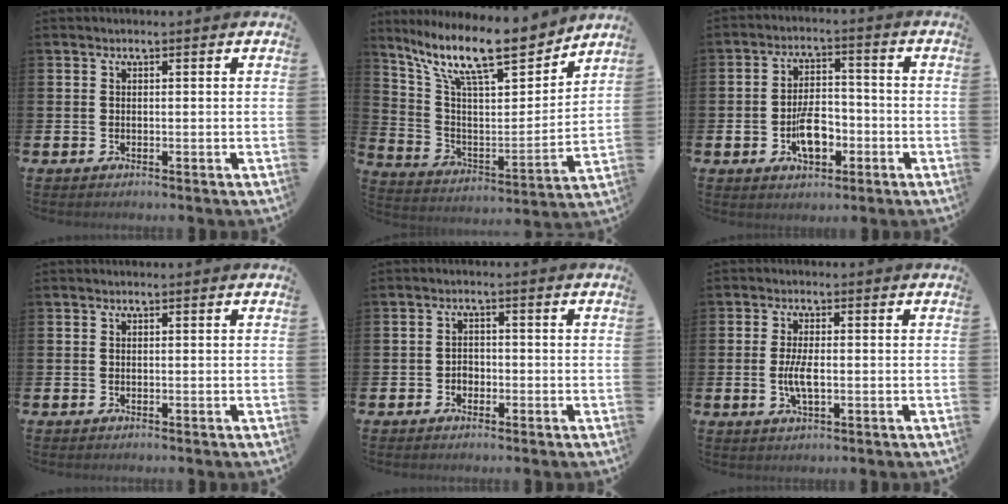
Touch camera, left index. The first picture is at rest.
{"total": 14.1, "force": [11.4, 3.4, 7.5], "torque": [-0.172, -0.071, 0.198]}
{"total": 6.6, "force": [-2.3, 3.8, 4.9], "torque": [-0.085, 0.011, -0.043]}
{"total": 0.0}
{"total": 1.8, "force": [-1.0, 1.5, 0.5], "torque": [-0.010, 0.003, -0.023]}
{"total": 4.0, "force": [-0.5, 1.4, 3.7], "torque": [-0.062, -0.006, -0.014]}